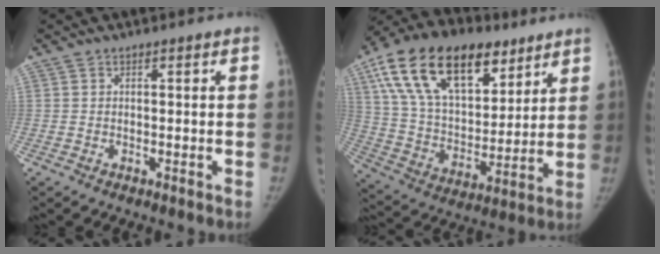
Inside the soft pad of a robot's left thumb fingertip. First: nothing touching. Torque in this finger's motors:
{"motor_torque": [1.46, 1.12, 2.29, -0.48, 0.75]}